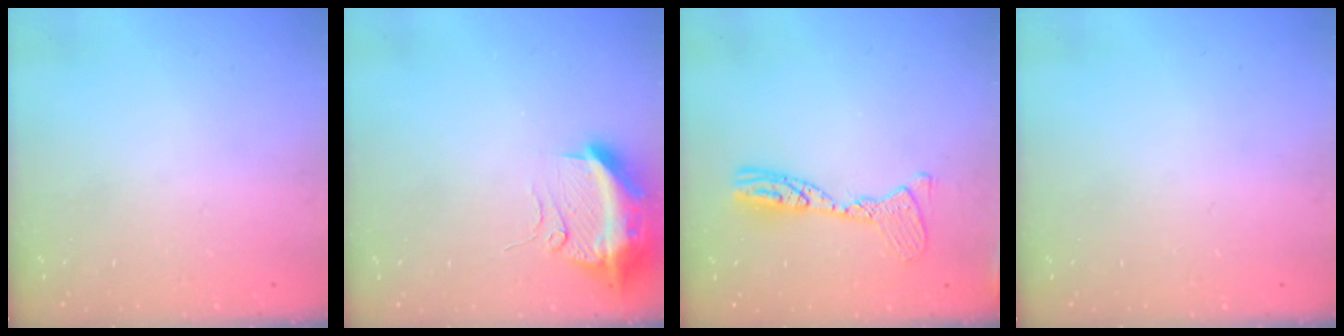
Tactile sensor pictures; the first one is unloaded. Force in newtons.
{"total": 12.1, "press": 12.1, "slide": 1.3}
{"total": 12.0, "press": 11.9, "slide": 1.1}
{"total": 0.0}